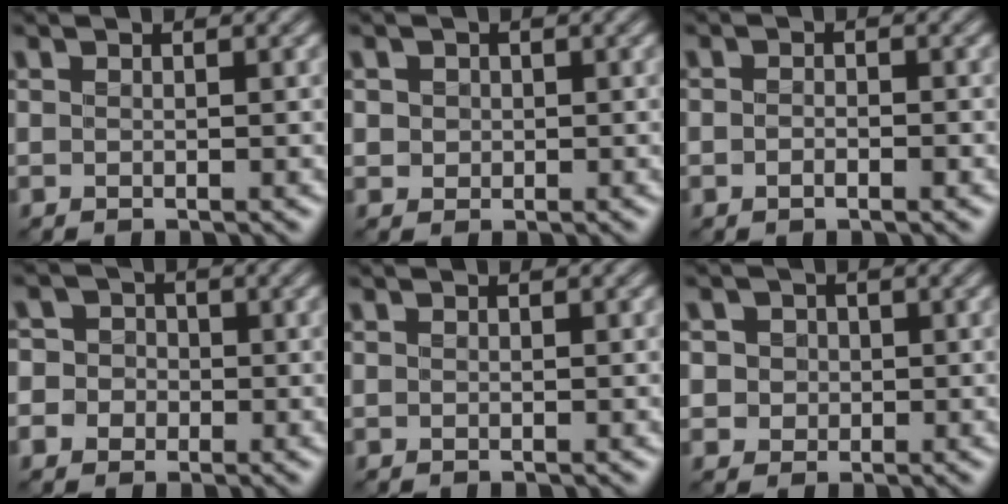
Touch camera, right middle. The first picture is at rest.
{"total": 1.2, "force": [0.3, 1.1, 0.4], "torque": [-0.001, 0.002, 0.006]}
{"total": 1.3, "force": [-0.5, 0.7, 1.0], "torque": [-0.011, -0.001, -0.010]}
{"total": 4.8, "force": [-1.0, 4.5, 1.3], "torque": [0.000, 0.018, -0.047]}
{"total": 0.0}
{"total": 3.2, "force": [0.9, 2.7, 1.2], "torque": [-0.009, 0.014, 0.006]}